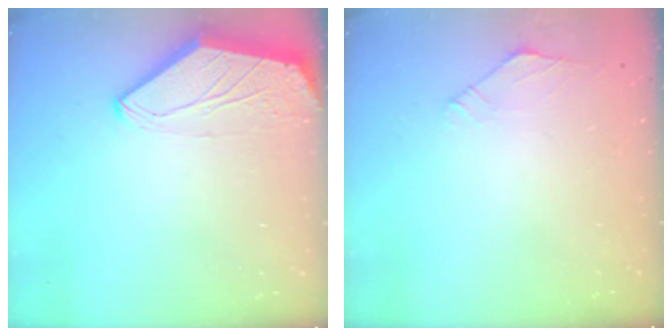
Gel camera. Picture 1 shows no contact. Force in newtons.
{"total": 2.1, "press": 2.1, "slide": 0.5}